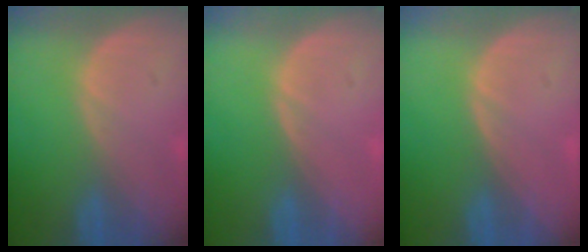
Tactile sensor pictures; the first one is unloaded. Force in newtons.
{"total": 0.0}
{"total": 0.0}